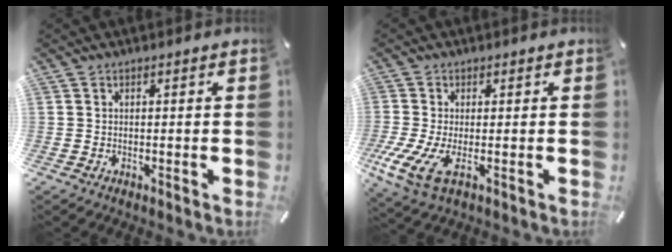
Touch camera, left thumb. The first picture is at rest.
{"total": 7.6, "force": [-1.4, 2.8, 7.0], "torque": [-0.158, -0.023, -0.022]}